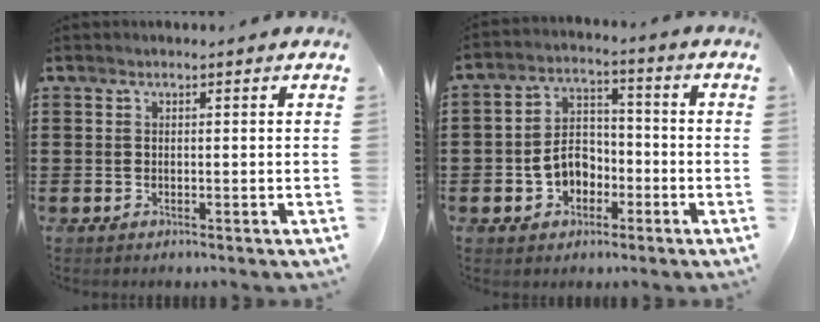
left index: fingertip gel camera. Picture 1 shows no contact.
{"total": 6.1, "force": [-2.0, 4.7, 3.3], "torque": [-0.078, 0.011, -0.042]}